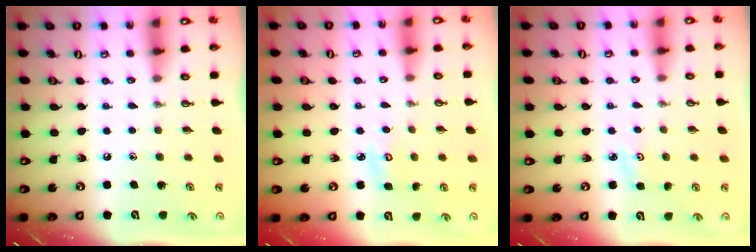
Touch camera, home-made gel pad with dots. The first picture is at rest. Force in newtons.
{"total": 4.3, "press": 4.3, "slide": 0.4}
{"total": 2.7, "press": 2.6, "slide": 0.4}